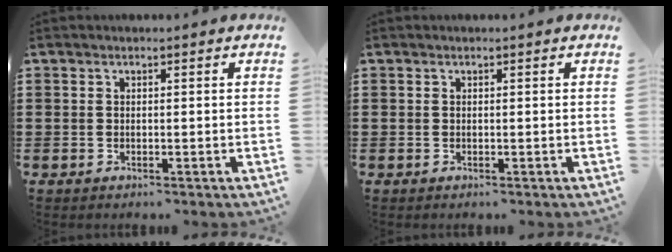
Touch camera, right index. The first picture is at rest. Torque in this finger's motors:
{"motor_torque": [0.09, 0.08, 0.00, 0.01]}